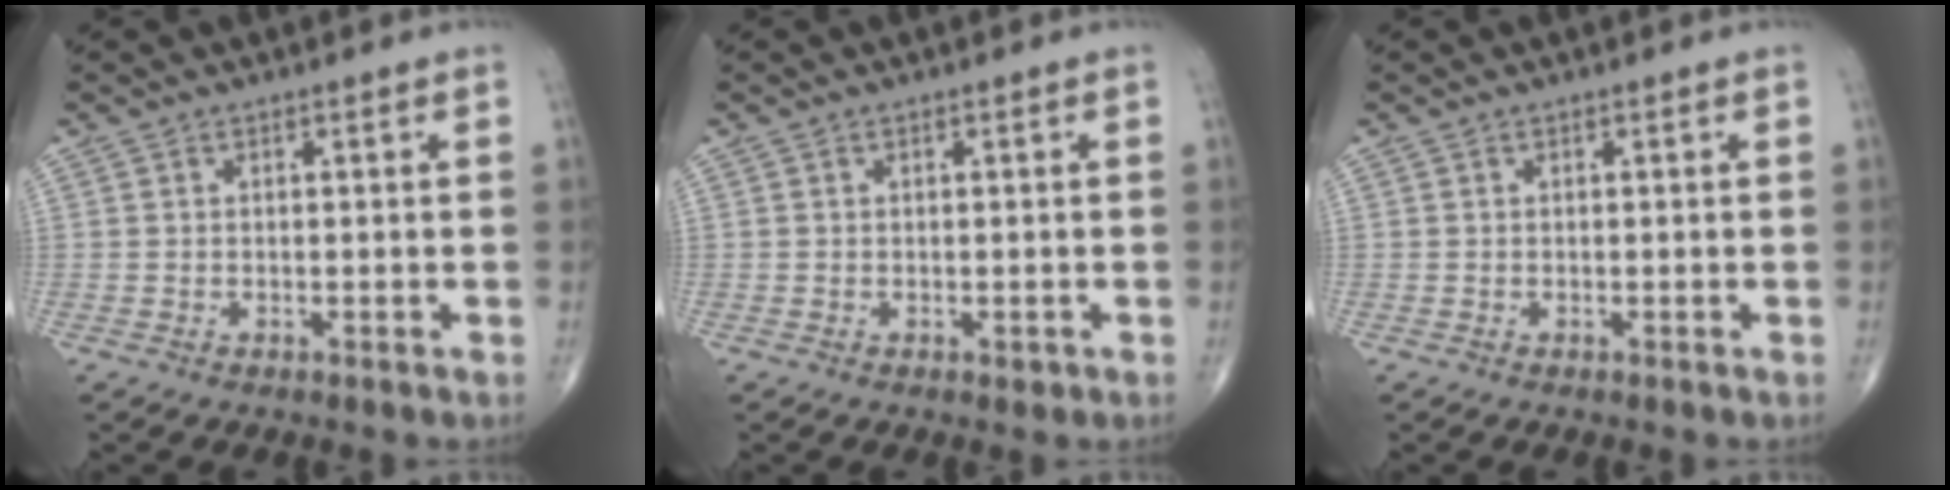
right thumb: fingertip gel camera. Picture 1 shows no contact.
{"total": 0.9, "force": [-0.2, 0.6, 0.6], "torque": [-0.006, -0.001, -0.001]}
{"total": 0.0}